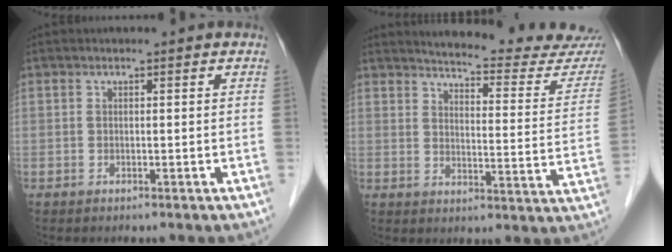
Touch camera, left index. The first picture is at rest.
{"total": 19.8, "force": [19.0, 1.3, 5.5], "torque": [-0.067, -0.094, 0.216]}